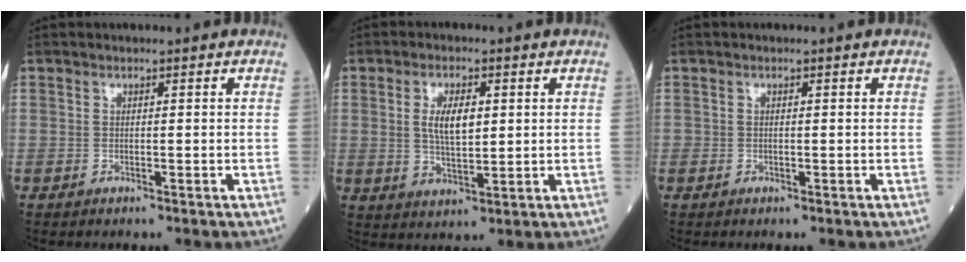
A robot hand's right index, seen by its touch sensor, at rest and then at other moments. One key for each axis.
{"total": 5.7, "fx": 1.2, "fy": 2.1, "fz": 5.2, "tx": -0.098, "ty": 0.002, "tz": 0.025}
{"total": 0.0}